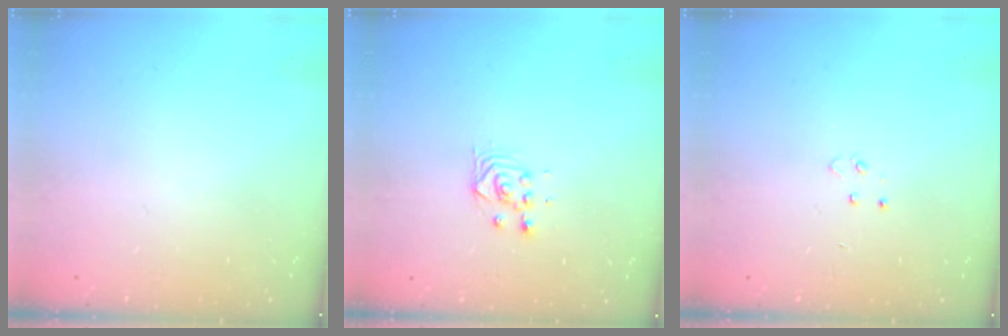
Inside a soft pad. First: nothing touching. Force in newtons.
{"total": 3.4, "press": 3.4, "slide": 0.2}
{"total": 3.0, "press": 3.0, "slide": 0.4}